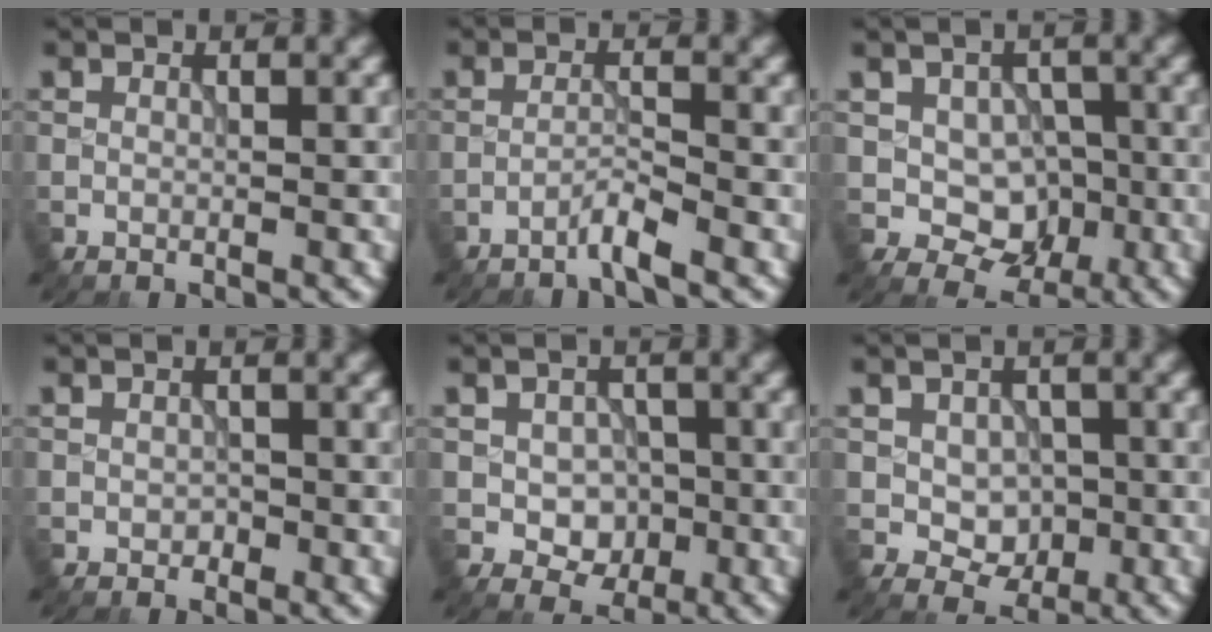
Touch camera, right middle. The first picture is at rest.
{"total": 1.9, "force": [-1.5, -0.2, 1.2], "torque": [-0.016, 0.008, -0.038]}
{"total": 4.7, "force": [-0.3, 3.9, 2.6], "torque": [-0.035, -0.004, -0.006]}
{"total": 0.7, "force": [-0.1, 0.6, 0.3], "torque": [-0.006, -0.004, -0.003]}
{"total": 3.4, "force": [-0.4, 2.7, 2.0], "torque": [-0.030, -0.005, -0.009]}
{"total": 3.2, "force": [0.0, 2.5, 2.0], "torque": [-0.031, -0.006, 0.003]}